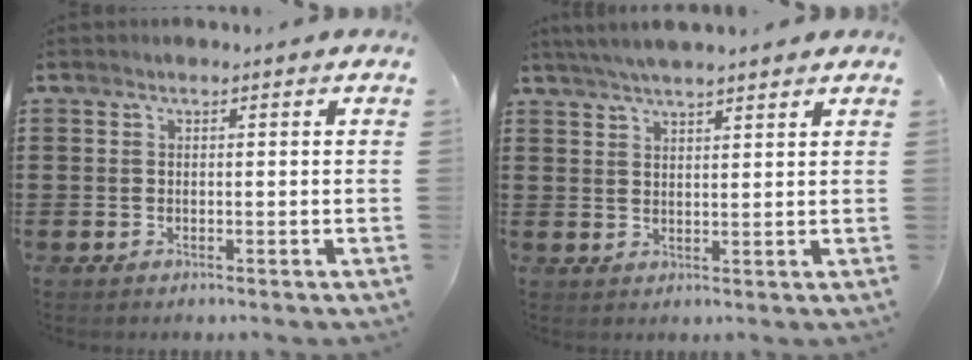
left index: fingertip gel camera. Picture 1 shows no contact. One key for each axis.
{"total": 3.3, "fx": 3.0, "fy": -0.2, "fz": 1.2, "tx": -0.033, "ty": -0.004, "tz": 0.055}